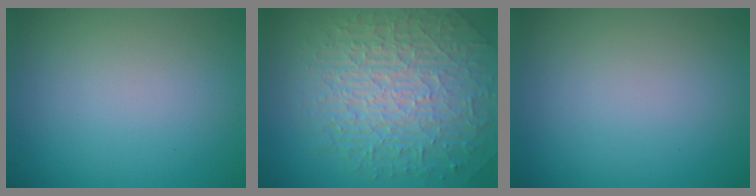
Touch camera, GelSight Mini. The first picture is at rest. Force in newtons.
{"total": 9.8, "press": 6.4, "slide": 7.4}
{"total": 0.0}